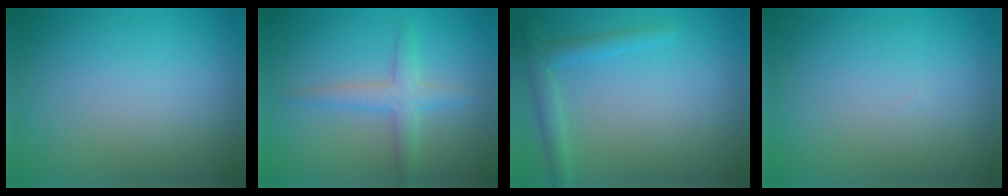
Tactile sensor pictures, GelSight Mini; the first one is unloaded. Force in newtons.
{"total": 2.7, "press": 2.7, "slide": 0.1}
{"total": 2.0, "press": 2.0, "slide": 0.1}
{"total": 0.0}